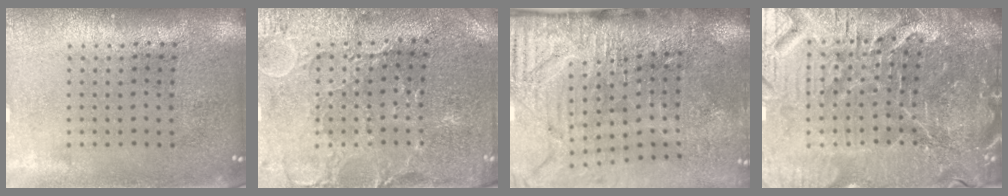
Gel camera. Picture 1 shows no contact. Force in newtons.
{"total": 1.3, "press": 1.3, "slide": 0.4}
{"total": 4.4, "press": 3.8, "slide": 2.2}
{"total": 7.3, "press": 6.5, "slide": 3.4}